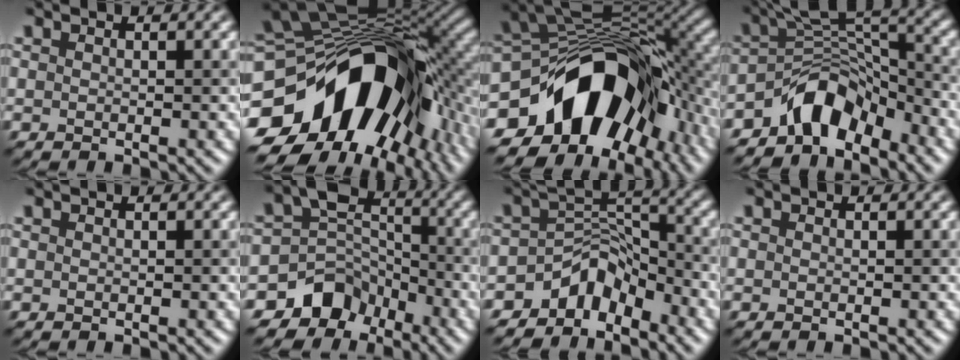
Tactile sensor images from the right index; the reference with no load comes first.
{"total": 19.3, "force": [-5.3, 11.5, 14.5], "torque": [-0.252, -0.045, -0.072]}
{"total": 16.3, "force": [-5.9, 10.2, 11.2], "torque": [-0.176, -0.005, -0.098]}
{"total": 6.5, "force": [-4.5, 3.3, 3.4], "torque": [-0.034, 0.007, -0.090]}
{"total": 0.0}
{"total": 6.9, "force": [-3.9, 5.3, 1.9], "torque": [-0.020, -0.002, -0.078]}
{"total": 5.2, "force": [-3.9, 2.7, 2.2], "torque": [-0.015, 0.009, -0.076]}
{"total": 0.0}